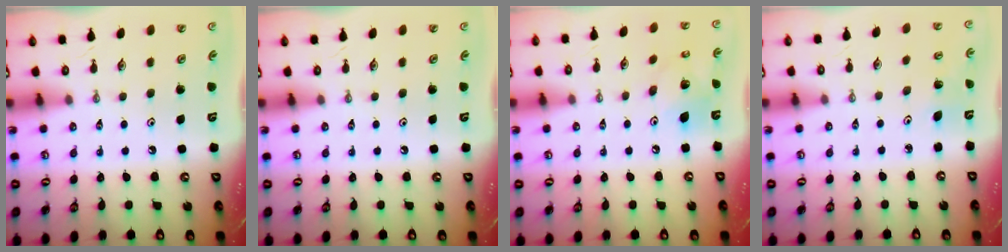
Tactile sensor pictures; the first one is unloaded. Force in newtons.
{"total": 0.0}
{"total": 11.3, "press": 11.2, "slide": 1.0}
{"total": 2.6, "press": 2.5, "slide": 0.9}